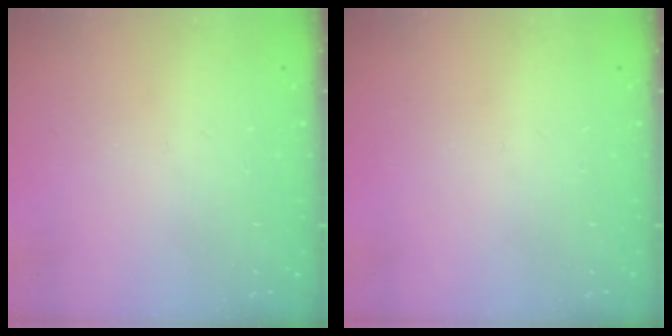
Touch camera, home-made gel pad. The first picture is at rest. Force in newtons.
{"total": 0.0}